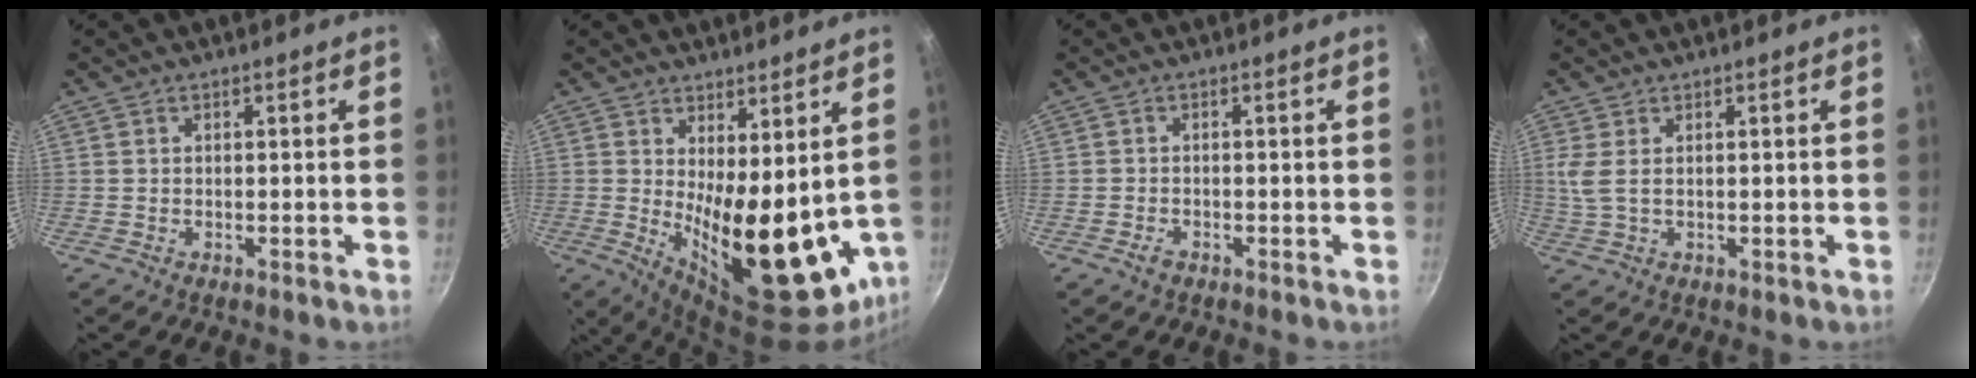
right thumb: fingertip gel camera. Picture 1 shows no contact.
{"total": 17.6, "force": [1.7, 7.1, 16.0], "torque": [-0.198, -0.041, 0.047]}
{"total": 1.6, "force": [-1.1, 0.9, 0.8], "torque": [-0.018, 0.010, -0.019]}
{"total": 3.4, "force": [0.8, 1.3, 3.0], "torque": [-0.071, 0.000, 0.020]}